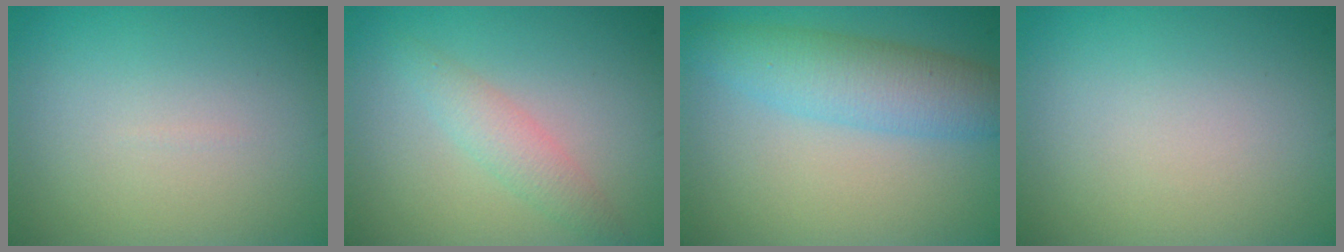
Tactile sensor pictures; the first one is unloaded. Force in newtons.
{"total": 2.1, "press": 2.1, "slide": 0.1}
{"total": 5.0, "press": 5.0, "slide": 0.1}
{"total": 0.0}